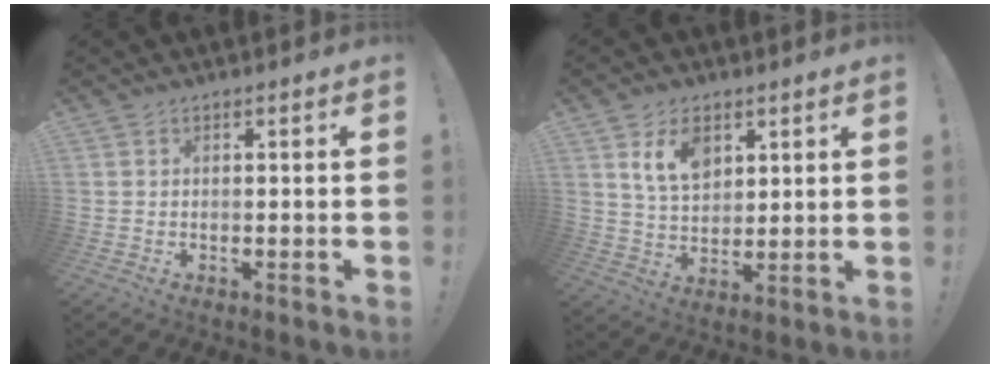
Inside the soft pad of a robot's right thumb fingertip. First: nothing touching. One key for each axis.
{"total": 10.0, "fx": 5.0, "fy": 6.7, "fz": 5.5, "tx": -0.089, "ty": -0.015, "tz": 0.096}